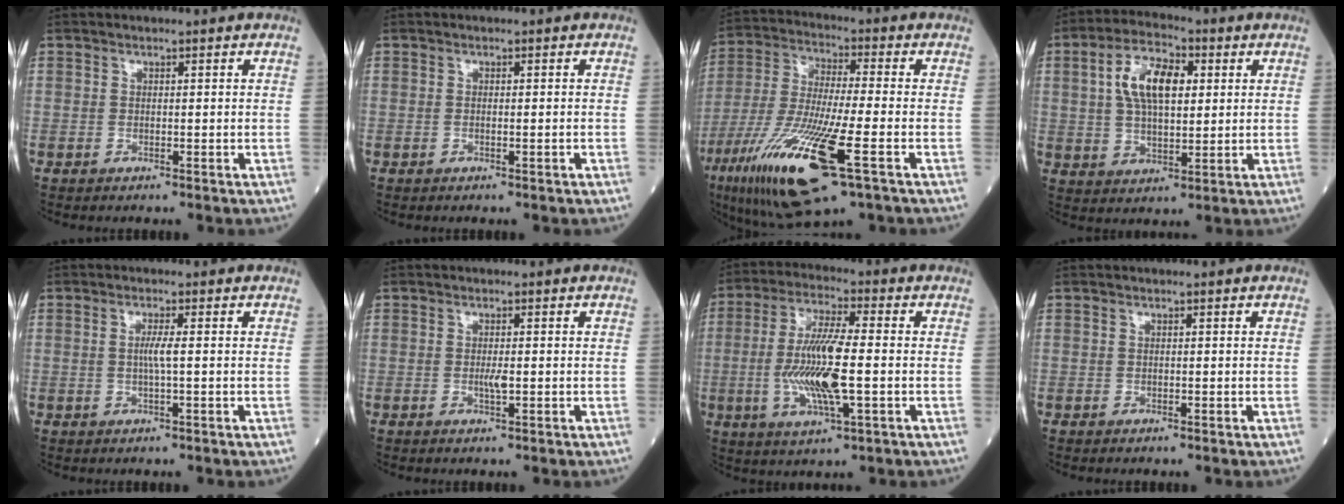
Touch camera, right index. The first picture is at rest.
{"total": 0.6, "force": [-0.3, 0.0, 0.5], "torque": [-0.010, -0.001, -0.003]}
{"total": 19.2, "force": [-8.3, 2.5, 17.1], "torque": [-0.366, -0.044, -0.148]}
{"total": 10.0, "force": [2.6, 4.5, 8.6], "torque": [-0.164, 0.019, 0.045]}
{"total": 2.2, "force": [0.0, -0.2, 2.2], "torque": [-0.043, -0.001, -0.003]}
{"total": 1.7, "force": [-0.2, 0.3, 1.6], "torque": [-0.033, -0.002, -0.003]}
{"total": 12.3, "force": [-1.6, 1.8, 12.1], "torque": [-0.244, -0.007, -0.031]}
{"total": 0.0}